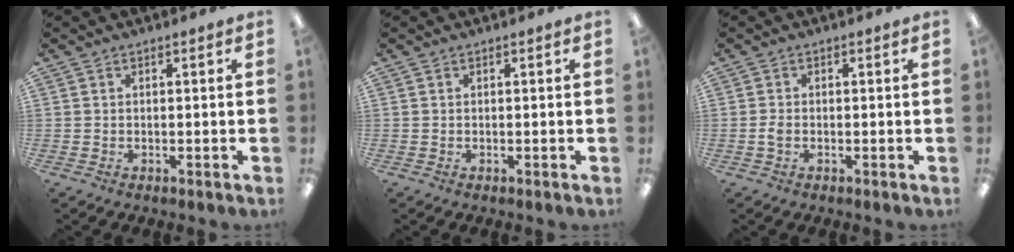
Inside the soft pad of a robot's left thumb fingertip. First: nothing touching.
{"total": 0.0}
{"total": 1.5, "force": [-0.3, 0.9, 1.1], "torque": [-0.021, 0.002, -0.007]}